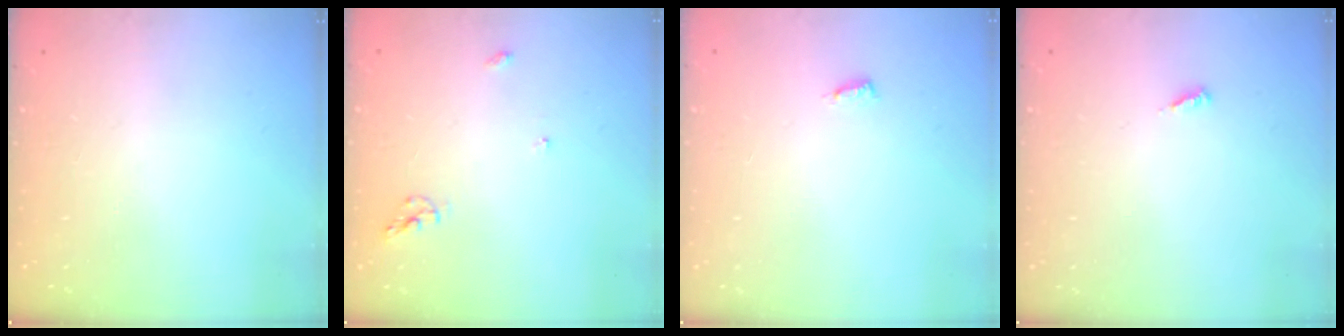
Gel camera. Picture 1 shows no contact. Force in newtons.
{"total": 5.6, "press": 5.6, "slide": 0.7}
{"total": 3.4, "press": 3.4, "slide": 0.3}
{"total": 3.2, "press": 3.2, "slide": 0.3}